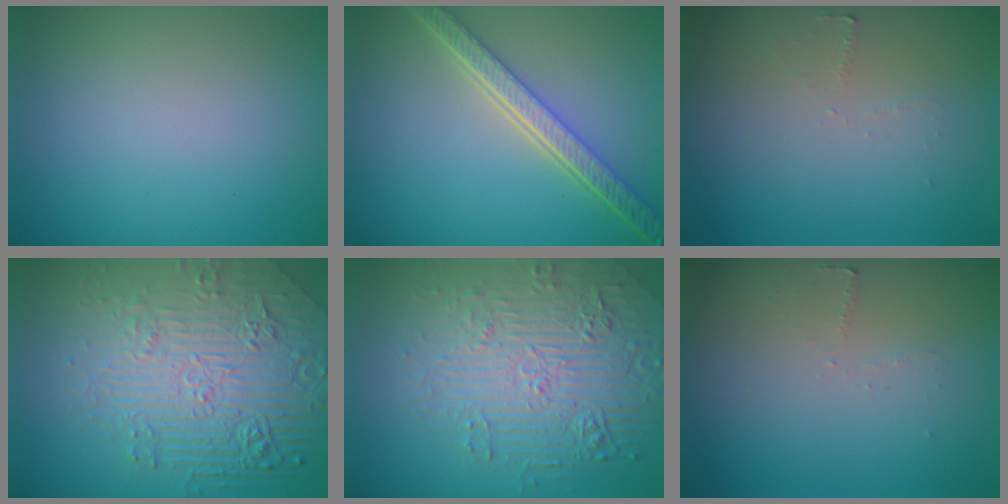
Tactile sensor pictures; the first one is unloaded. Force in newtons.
{"total": 5.5, "press": 4.1, "slide": 3.6}
{"total": 0.9, "press": 0.8, "slide": 0.3}
{"total": 9.0, "press": 6.1, "slide": 6.5}
{"total": 7.2, "press": 5.4, "slide": 4.8}
{"total": 0.9, "press": 0.8, "slide": 0.3}